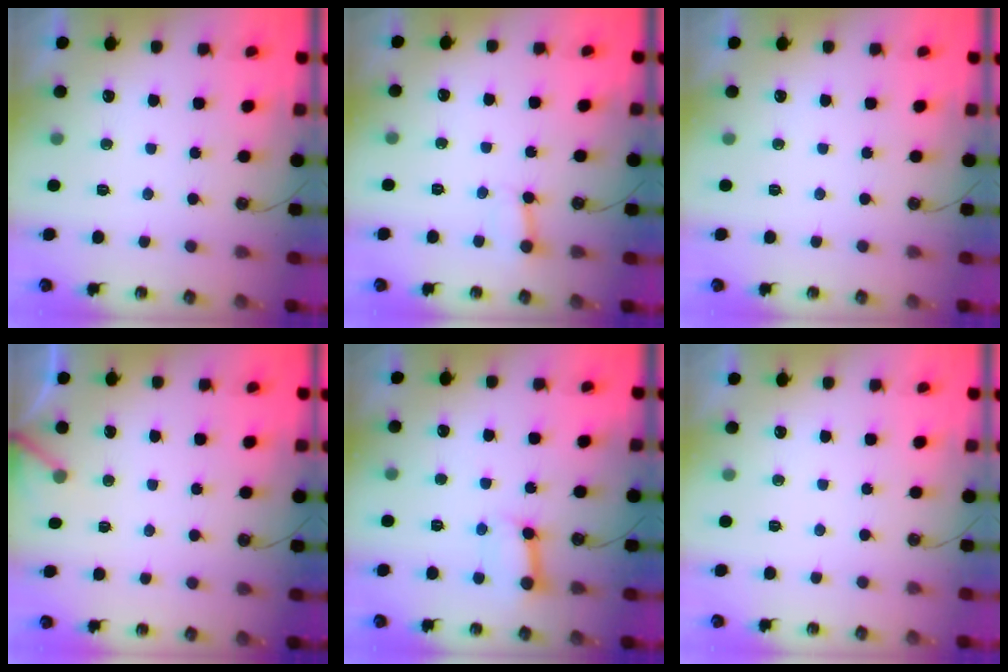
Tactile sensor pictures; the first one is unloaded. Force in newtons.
{"total": 2.7, "press": 2.7, "slide": 0.1}
{"total": 0.0}
{"total": 2.9, "press": 2.9, "slide": 0.2}
{"total": 8.3, "press": 8.2, "slide": 0.9}
{"total": 0.0}